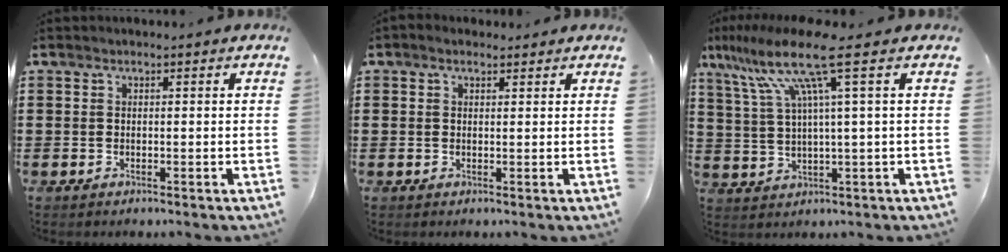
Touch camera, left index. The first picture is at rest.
{"total": 1.0, "force": [0.7, 0.6, 0.4], "torque": [-0.009, 0.006, 0.012]}
{"total": 11.6, "force": [5.3, 0.3, 10.3], "torque": [-0.232, -0.016, 0.078]}